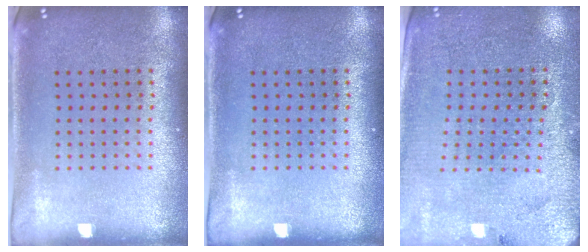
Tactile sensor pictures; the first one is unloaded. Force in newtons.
{"total": 0.0}
{"total": 2.8, "press": 2.8, "slide": 0.5}